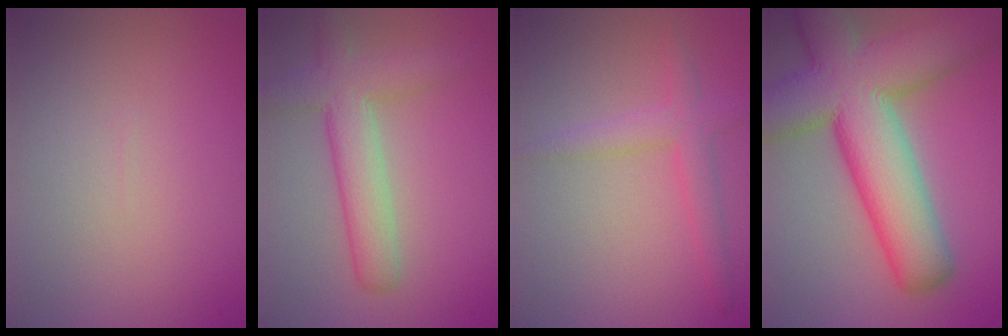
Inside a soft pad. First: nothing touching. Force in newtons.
{"total": 4.9, "press": 4.9, "slide": 0.2}
{"total": 2.8, "press": 2.8, "slide": 0.2}
{"total": 13.5, "press": 13.5, "slide": 0.6}